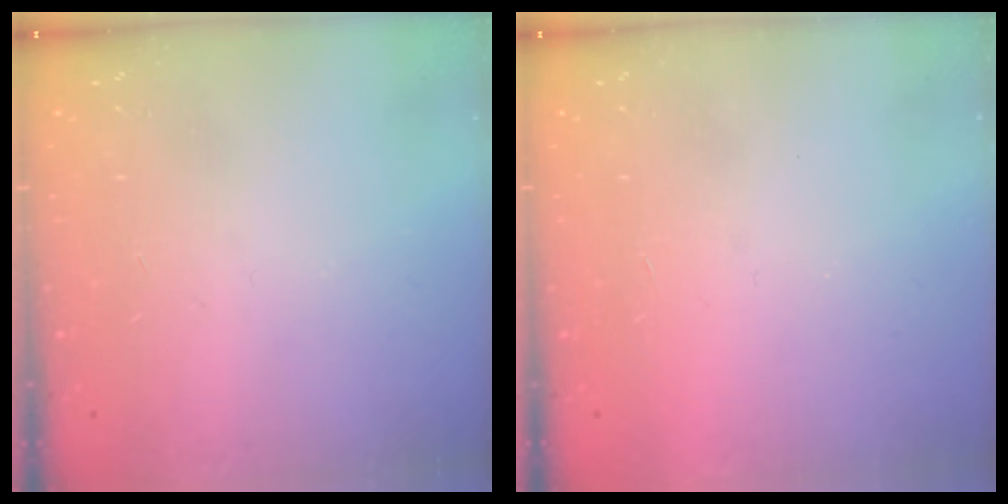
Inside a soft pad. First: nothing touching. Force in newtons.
{"total": 1.6, "press": 1.6, "slide": 0.1}